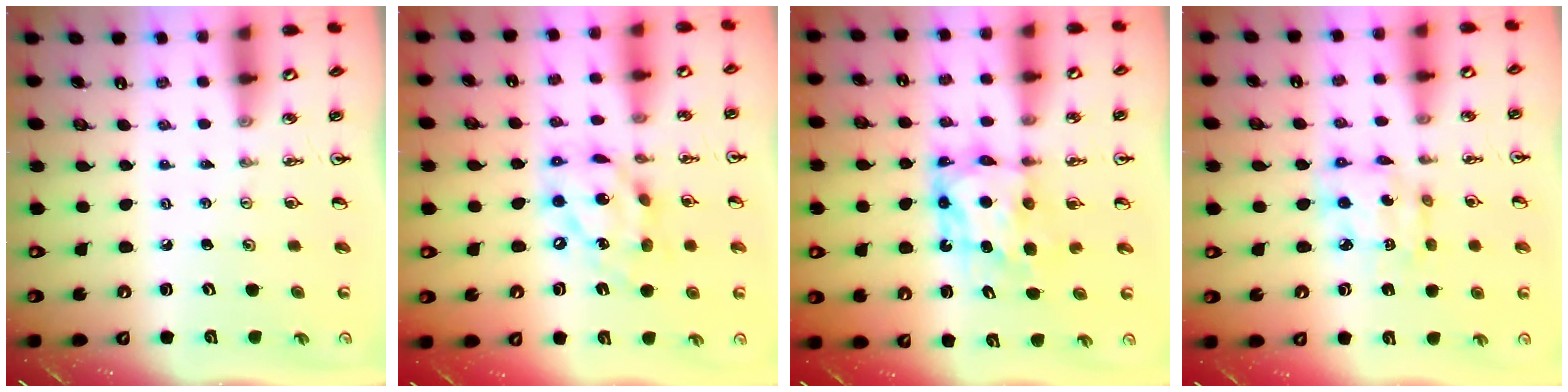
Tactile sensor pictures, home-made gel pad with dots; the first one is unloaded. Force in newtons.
{"total": 14.5, "press": 14.4, "slide": 1.1}
{"total": 7.5, "press": 7.5, "slide": 0.6}
{"total": 7.9, "press": 7.9, "slide": 0.6}